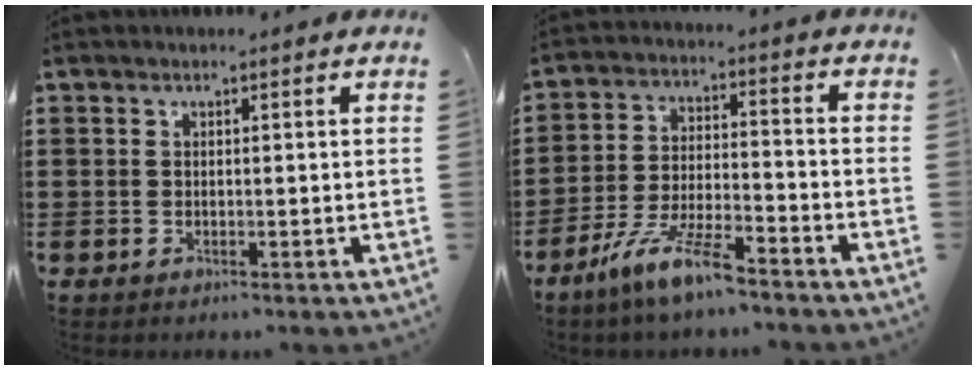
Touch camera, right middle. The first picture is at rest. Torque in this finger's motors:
{"motor_torque": [2.14, 0.00, 0.29, 0.19]}